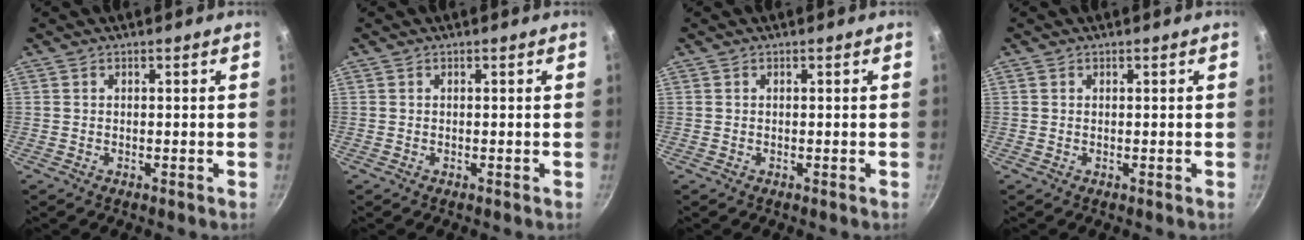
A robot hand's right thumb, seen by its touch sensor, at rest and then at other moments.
{"total": 0.0}
{"total": 0.0}
{"total": 0.0}